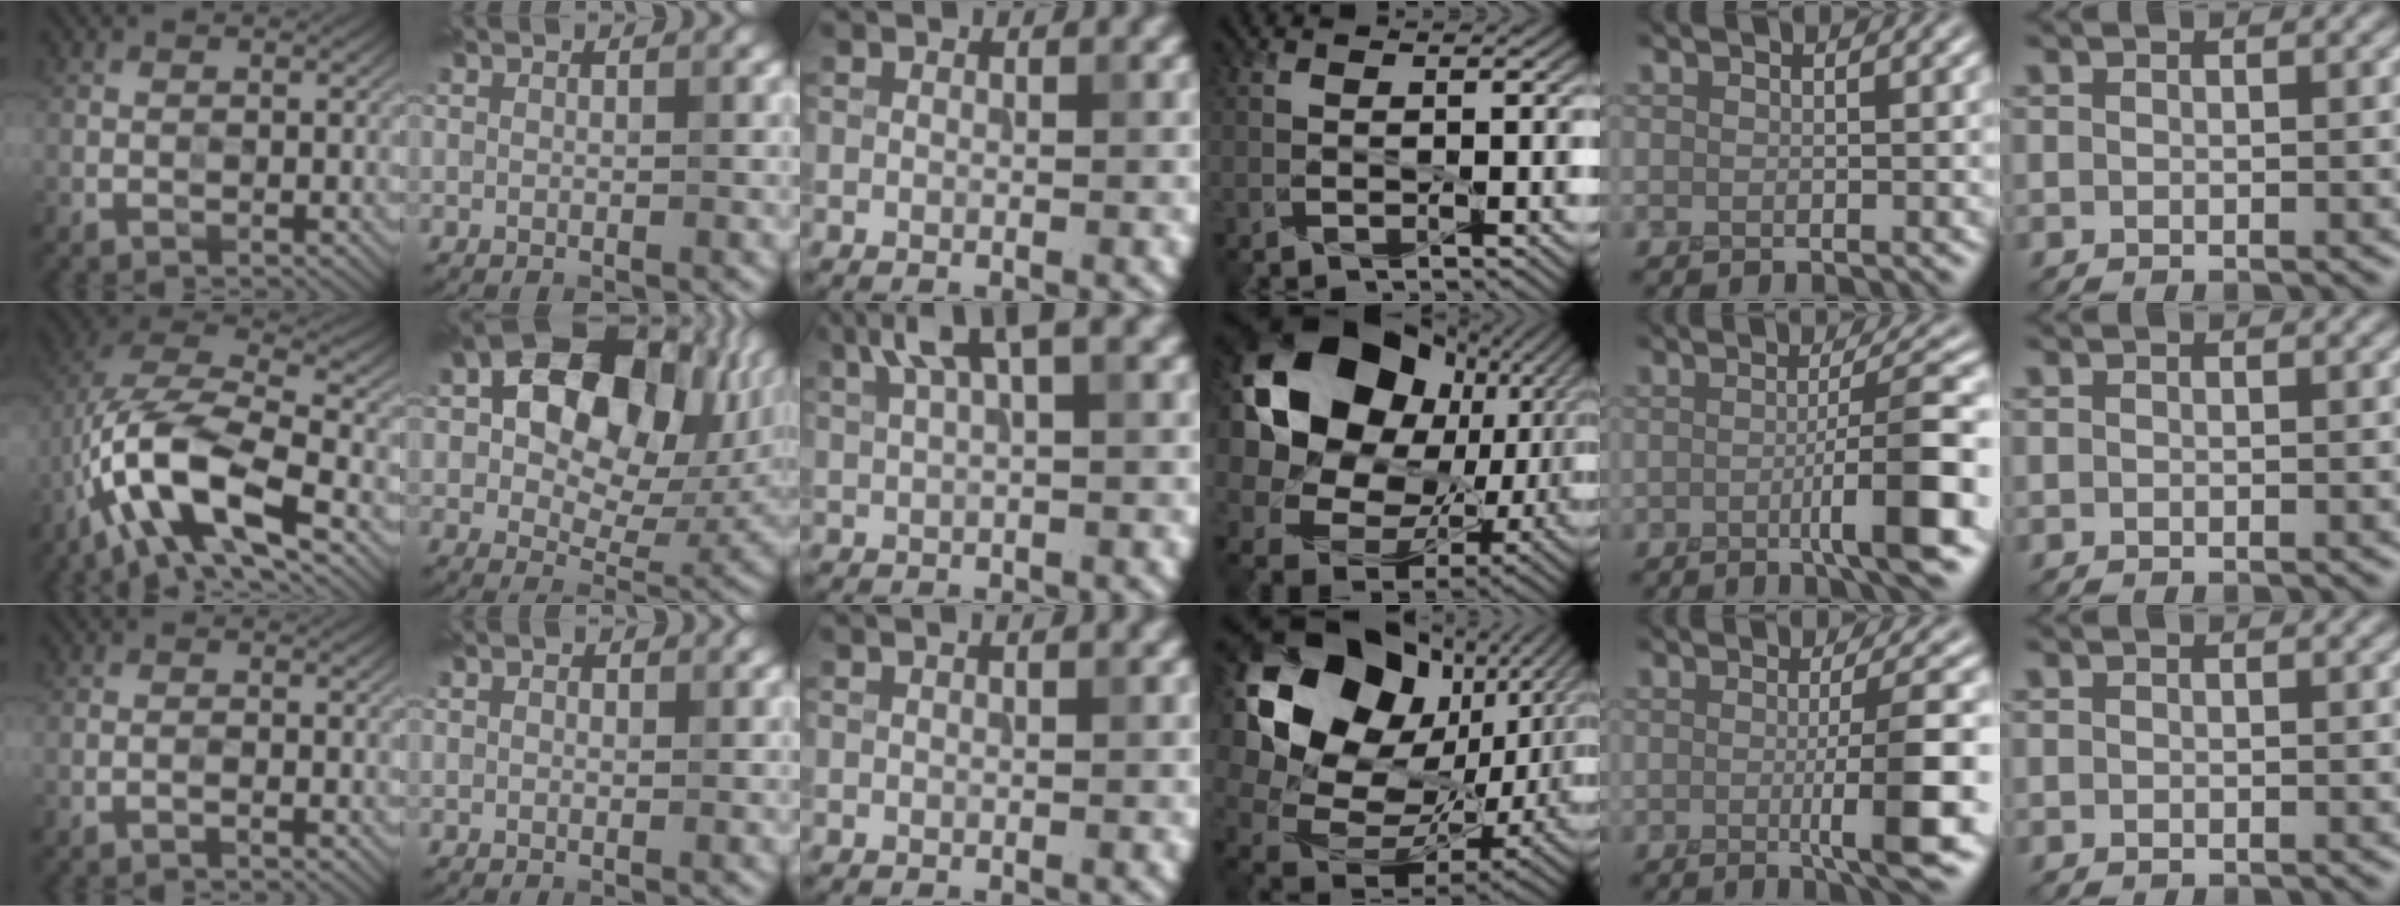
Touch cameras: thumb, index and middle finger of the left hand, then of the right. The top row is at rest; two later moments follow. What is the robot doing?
{"motion": "peel", "object": "velcro strap"}